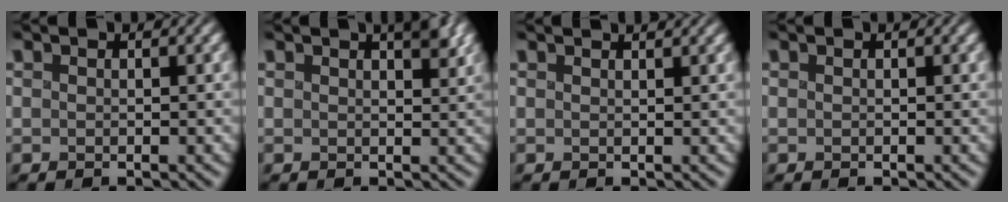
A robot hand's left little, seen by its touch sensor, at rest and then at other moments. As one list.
[{"total": 2.7, "force": [1.8, 1.0, 1.9], "torque": [-0.018, 0.005, 0.027]}, {"total": 1.6, "force": [1.5, 0.2, 0.5], "torque": [0.001, 0.006, 0.014]}, {"total": 0.0}]